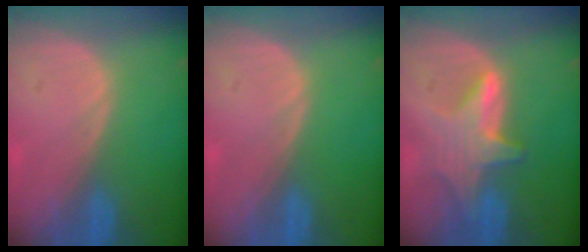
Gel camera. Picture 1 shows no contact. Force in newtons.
{"total": 0.0}
{"total": 6.7, "press": 6.2, "slide": 2.3}